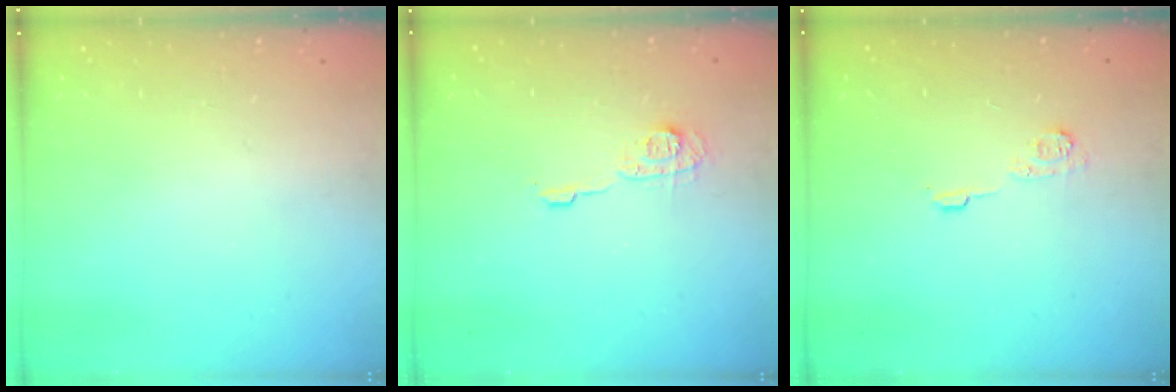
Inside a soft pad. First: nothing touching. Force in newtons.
{"total": 6.8, "press": 6.8, "slide": 0.2}
{"total": 6.0, "press": 6.0, "slide": 0.4}